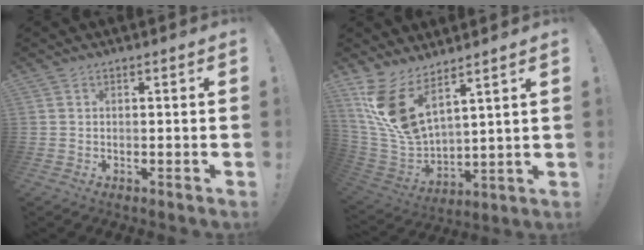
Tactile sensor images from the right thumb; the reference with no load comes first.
{"total": 14.4, "force": [9.5, 5.9, 9.0], "torque": [-0.199, -0.078, 0.176]}